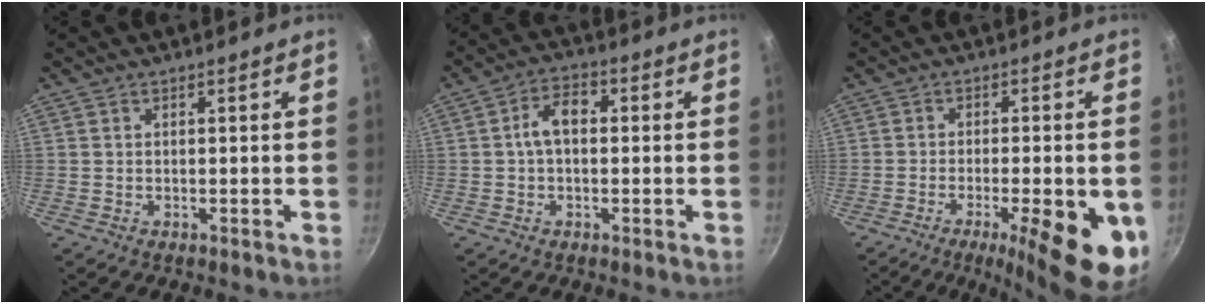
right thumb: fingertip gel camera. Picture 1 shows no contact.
{"total": 5.9, "force": [0.3, 3.8, 4.5], "torque": [-0.067, 0.020, -0.003]}
{"total": 14.9, "force": [-5.6, 4.1, 13.2], "torque": [-0.172, 0.008, -0.076]}